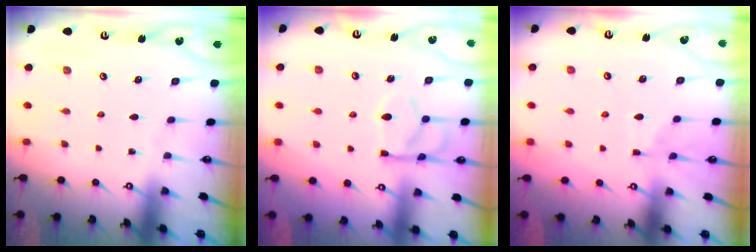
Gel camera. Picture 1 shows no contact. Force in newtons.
{"total": 9.0, "press": 8.9, "slide": 1.6}
{"total": 1.4, "press": 0.6, "slide": 1.2}